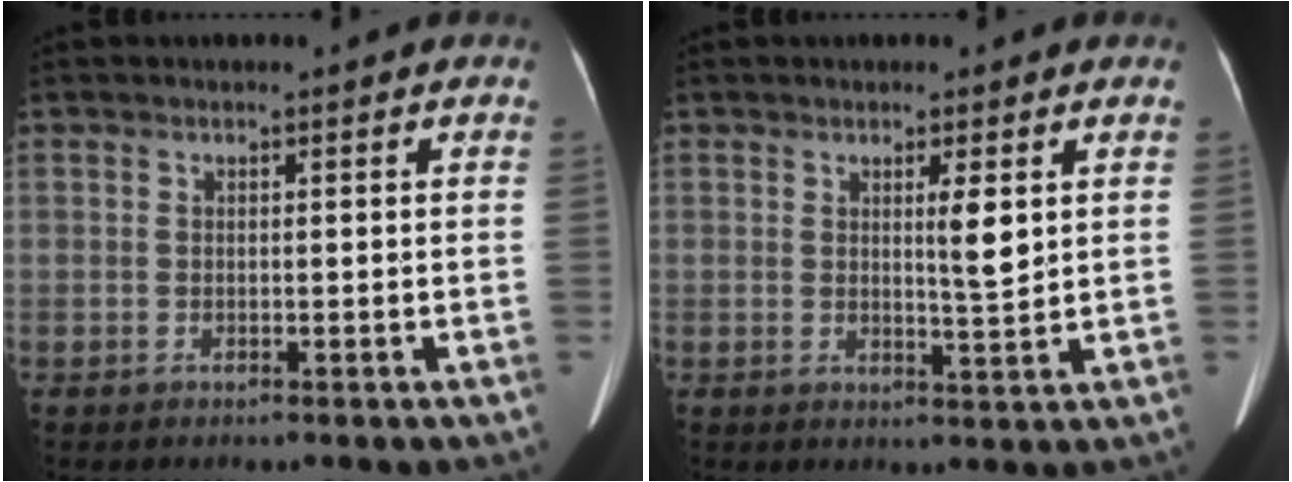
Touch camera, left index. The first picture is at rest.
{"total": 3.4, "force": [1.1, 0.2, 3.2], "torque": [-0.052, -0.008, 0.017]}